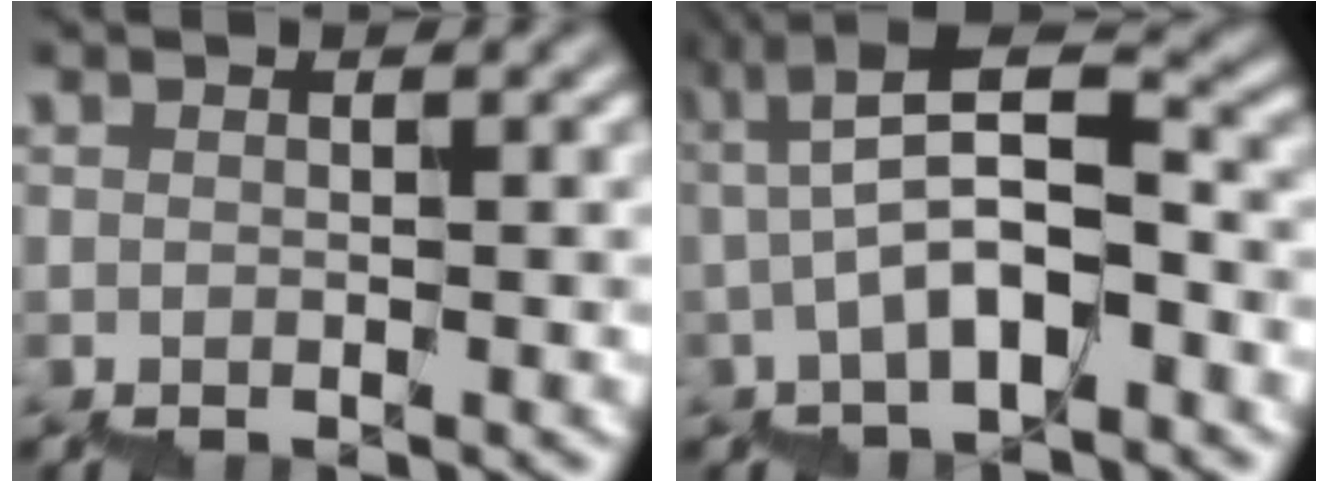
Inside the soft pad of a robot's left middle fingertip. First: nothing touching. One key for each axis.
{"total": 6.0, "fx": -1.2, "fy": 1.7, "fz": 5.7, "tx": -0.097, "ty": 0.029, "tz": -0.023}